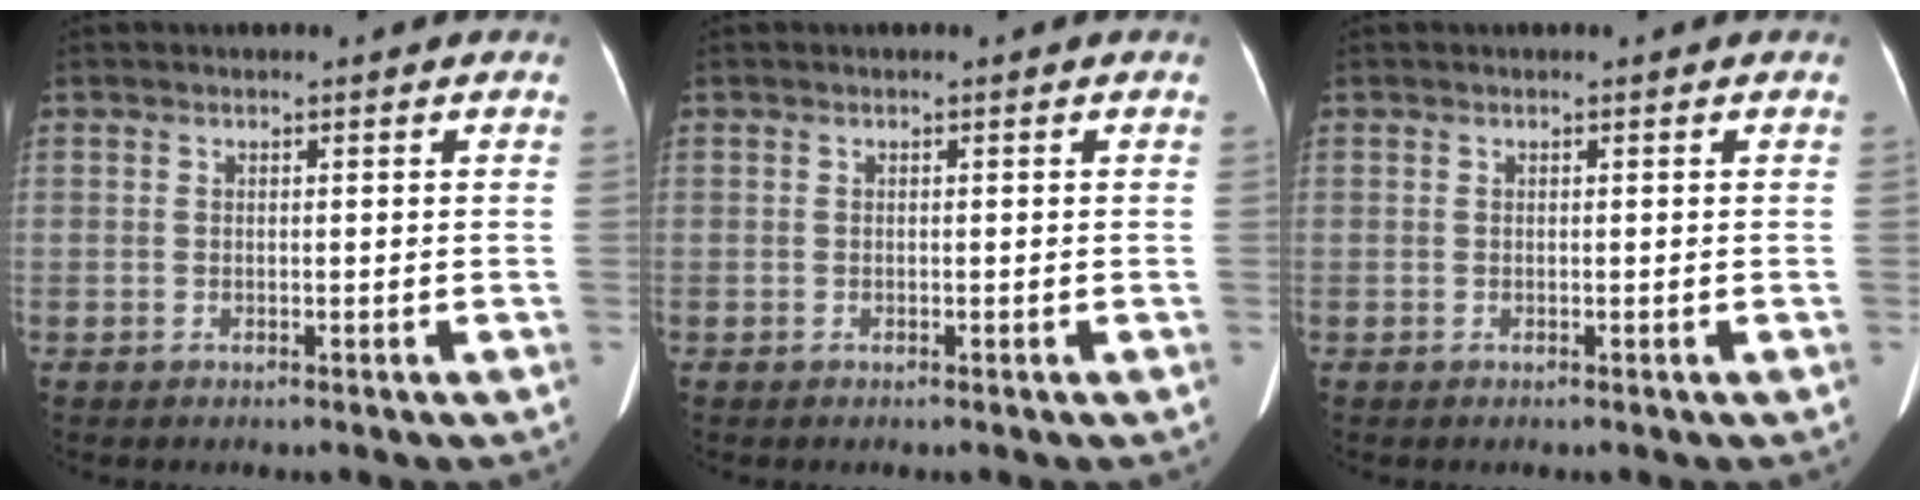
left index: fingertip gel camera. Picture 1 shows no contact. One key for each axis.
{"total": 0.0}
{"total": 0.0}